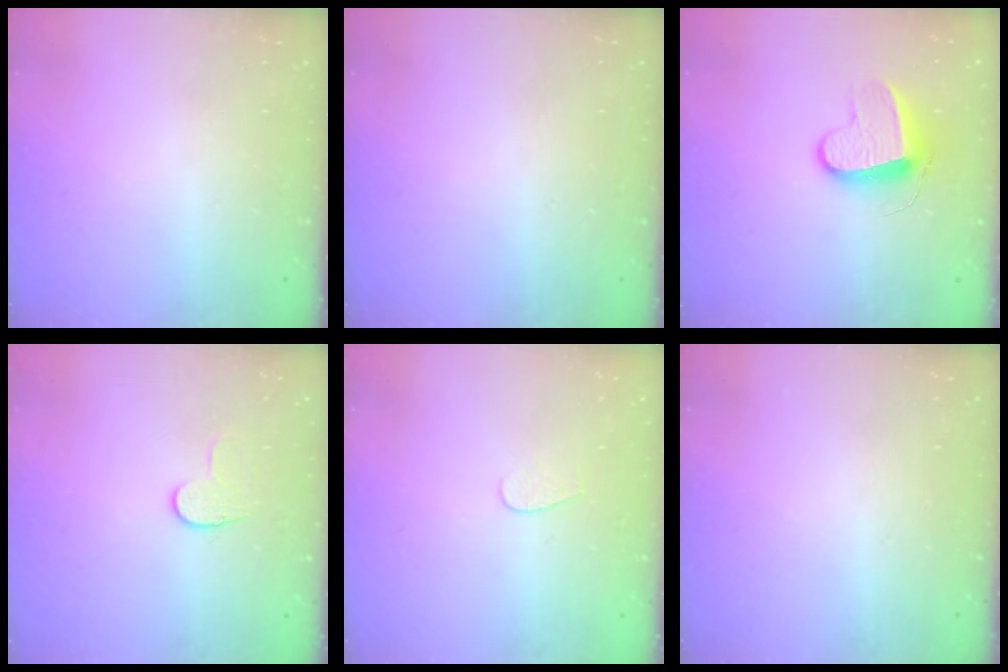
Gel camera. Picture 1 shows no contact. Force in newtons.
{"total": 0.6, "press": 0.6, "slide": 0.2}
{"total": 9.2, "press": 9.2, "slide": 0.2}
{"total": 6.8, "press": 6.8, "slide": 0.6}
{"total": 3.5, "press": 3.5, "slide": 0.3}
{"total": 0.0}